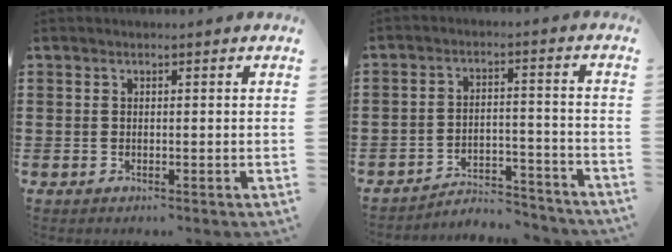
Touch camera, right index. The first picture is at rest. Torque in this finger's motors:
{"motor_torque": [1.07, 1.07, 0.42, 0.03]}